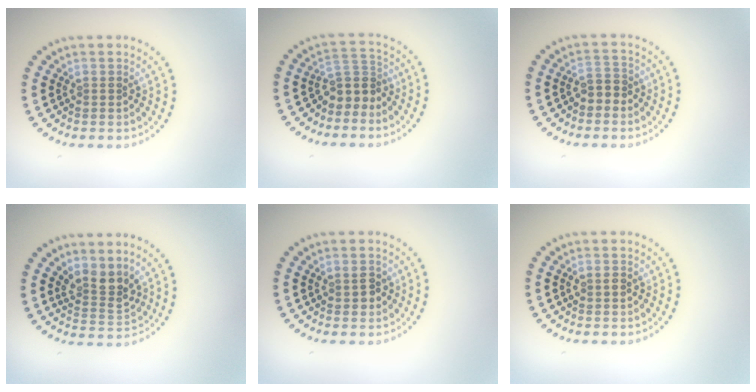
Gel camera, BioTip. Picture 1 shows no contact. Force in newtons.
{"total": 2.9, "press": 2.1, "slide": 2.0}
{"total": 1.8, "press": 1.6, "slide": 0.8}
{"total": 2.7, "press": 2.0, "slide": 1.8}
{"total": 1.5, "press": 1.5, "slide": 0.3}
{"total": 1.2, "press": 1.2, "slide": 0.1}